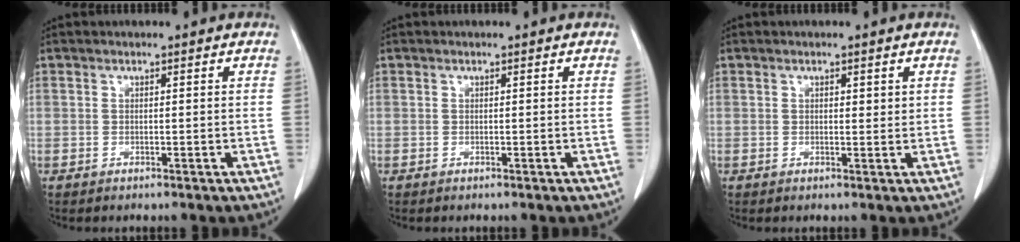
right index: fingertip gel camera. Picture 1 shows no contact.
{"total": 0.0}
{"total": 1.2, "force": [0.6, 0.6, 0.9], "torque": [-0.012, -0.002, 0.007]}